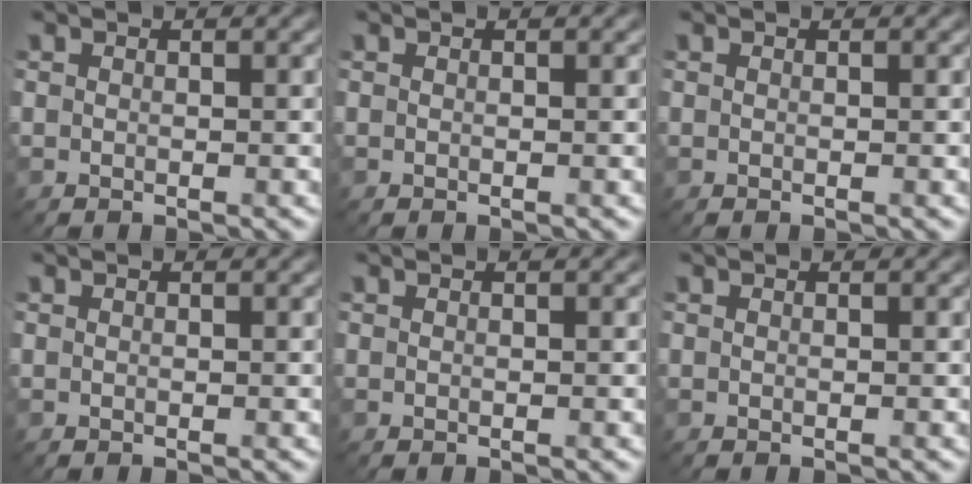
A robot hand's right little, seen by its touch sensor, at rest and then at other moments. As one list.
[{"total": 0.0}, {"total": 0.0}, {"total": 0.0}, {"total": 0.0}, {"total": 0.0}]